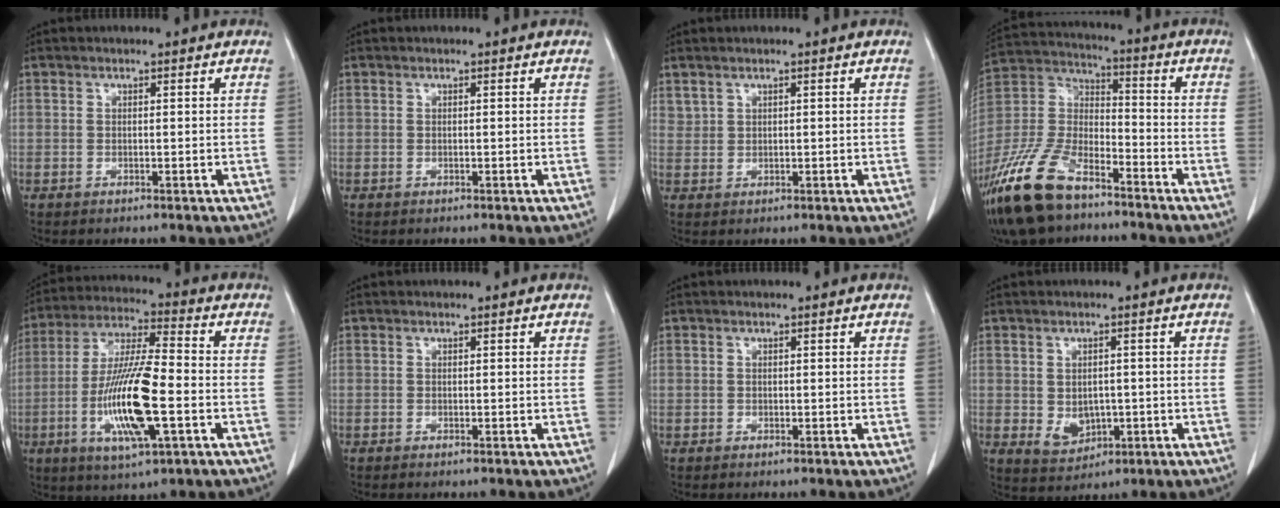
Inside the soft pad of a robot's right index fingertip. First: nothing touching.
{"total": 0.0}
{"total": 1.2, "force": [1.1, 0.6, 0.1], "torque": [0.001, 0.005, 0.021]}
{"total": 16.6, "force": [-11.8, 6.7, 9.6], "torque": [-0.215, -0.003, -0.222]}
{"total": 15.0, "force": [-3.8, 2.2, 14.4], "torque": [-0.289, -0.012, -0.071]}
{"total": 0.0}
{"total": 0.6, "force": [-0.1, 0.6, -0.1], "torque": [0.007, 0.006, -0.005]}
{"total": 4.5, "force": [-0.5, 3.4, 2.9], "torque": [-0.049, -0.002, 0.007]}